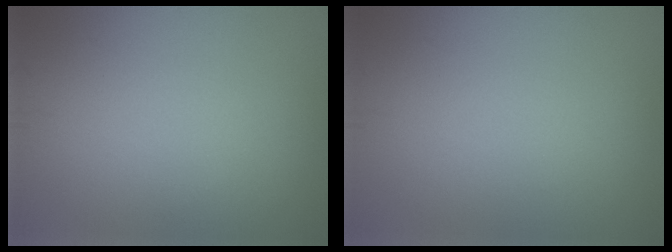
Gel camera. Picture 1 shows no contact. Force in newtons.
{"total": 0.0}